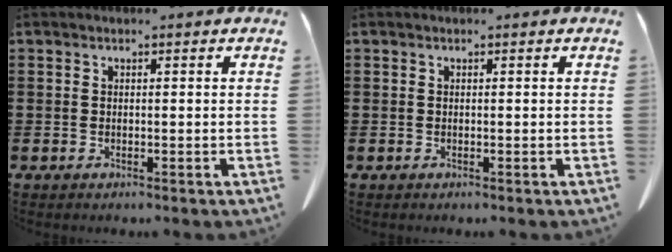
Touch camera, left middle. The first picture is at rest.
{"total": 0.0}